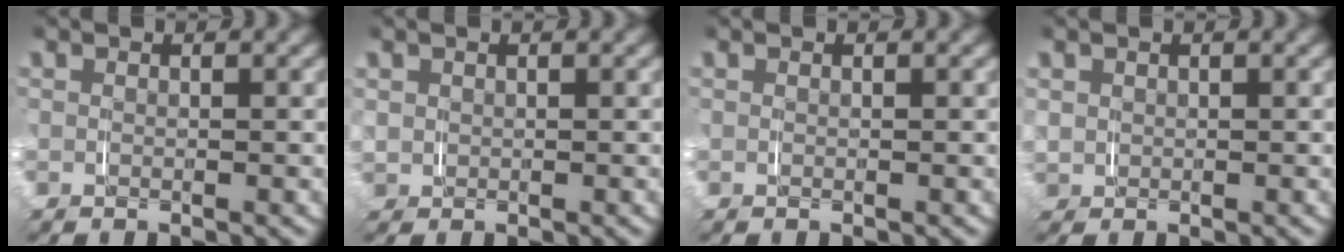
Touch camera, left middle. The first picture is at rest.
{"total": 2.3, "force": [0.3, 2.2, 0.6], "torque": [-0.034, -0.004, 0.008]}
{"total": 0.0}
{"total": 2.6, "force": [0.2, 2.4, 0.7], "torque": [-0.040, -0.006, 0.008]}